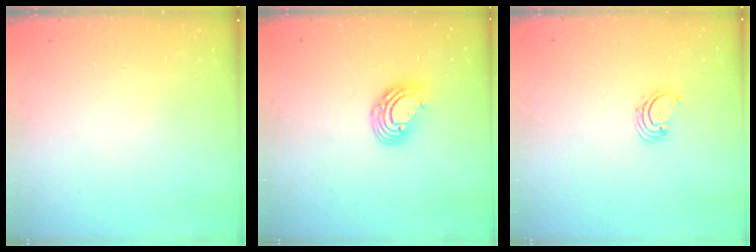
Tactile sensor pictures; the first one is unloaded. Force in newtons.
{"total": 9.9, "press": 9.9, "slide": 1.1}
{"total": 1.6, "press": 1.6, "slide": 0.2}